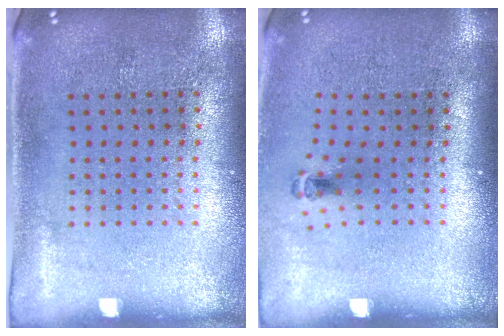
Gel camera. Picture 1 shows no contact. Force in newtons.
{"total": 0.6, "press": 0.4, "slide": 0.5}